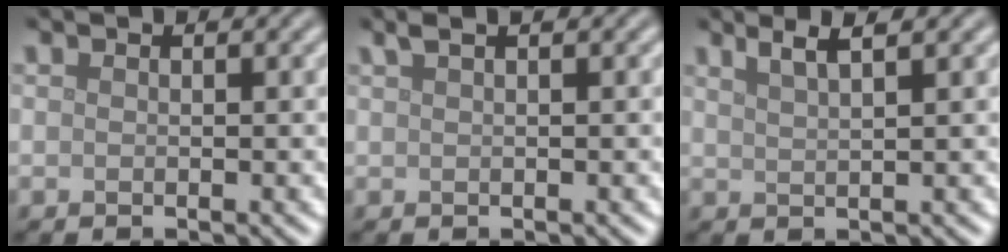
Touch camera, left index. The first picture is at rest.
{"total": 1.6, "force": [0.9, 0.5, 1.2], "torque": [-0.019, 0.005, 0.012]}
{"total": 2.9, "force": [2.0, 0.7, 2.0], "torque": [-0.013, 0.013, 0.016]}